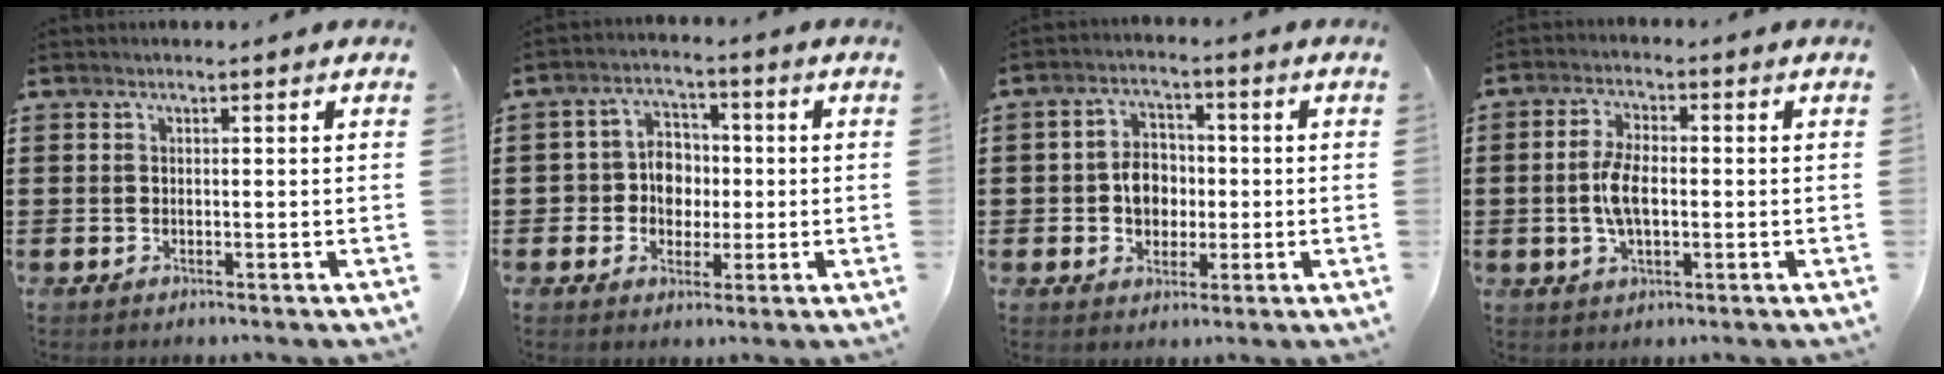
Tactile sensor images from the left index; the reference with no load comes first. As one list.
[{"total": 5.6, "force": [-0.4, 5.2, 2.1], "torque": [-0.059, 0.016, -0.011]}, {"total": 5.7, "force": [-0.4, 4.5, 3.4], "torque": [-0.067, 0.011, -0.013]}, {"total": 5.9, "force": [-0.5, 2.7, 5.2], "torque": [-0.116, 0.001, -0.015]}]